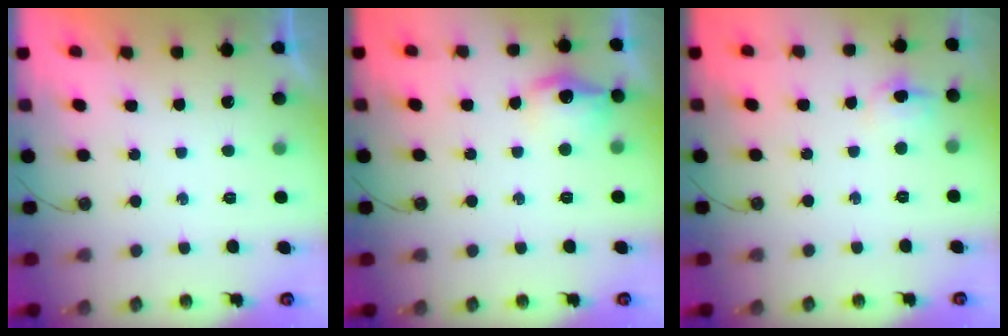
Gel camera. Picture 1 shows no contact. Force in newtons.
{"total": 11.4, "press": 11.4, "slide": 0.9}
{"total": 4.8, "press": 4.4, "slide": 1.9}